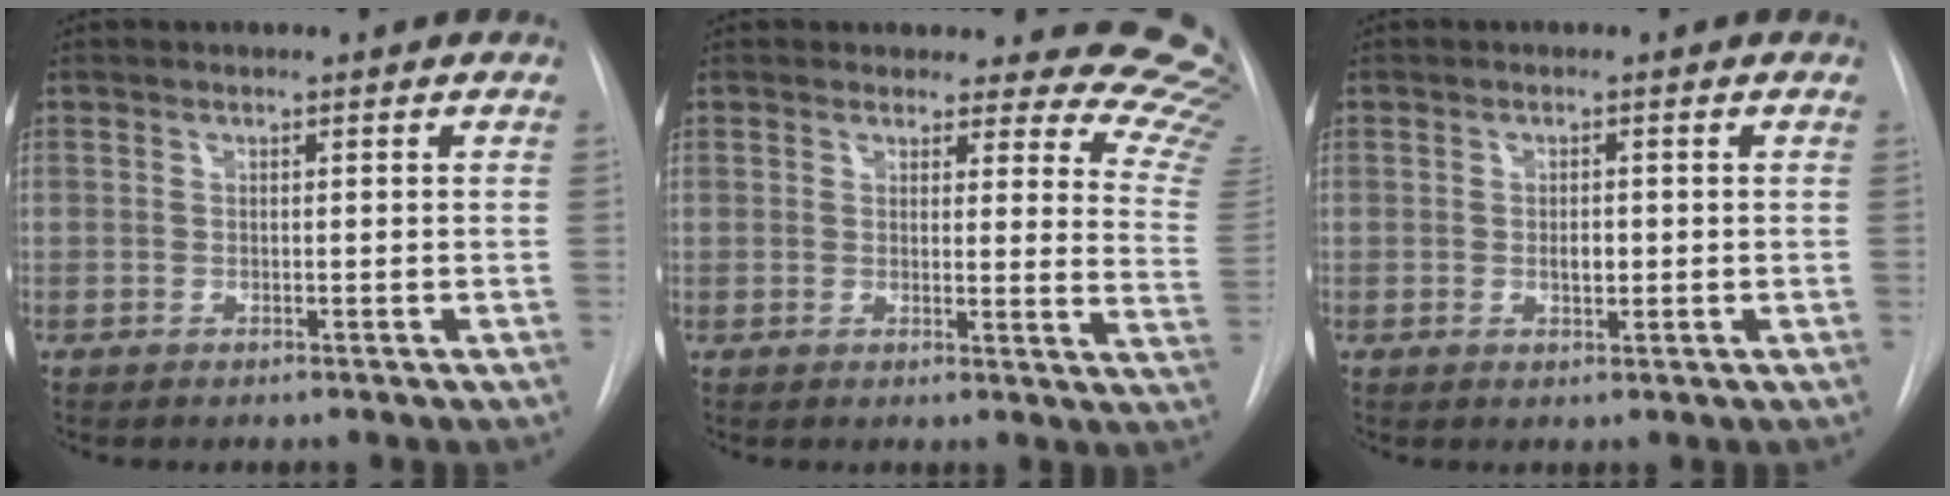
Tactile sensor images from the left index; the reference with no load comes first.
{"total": 14.7, "force": [14.2, 3.5, 1.5], "torque": [0.034, -0.143, 0.106]}
{"total": 1.7, "force": [-0.5, 0.9, 1.4], "torque": [-0.025, -0.006, -0.006]}